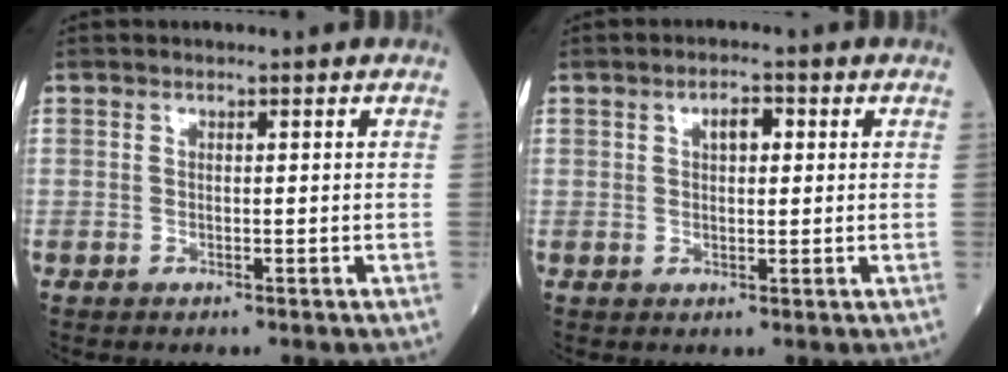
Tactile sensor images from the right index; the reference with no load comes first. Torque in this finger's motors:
{"motor_torque": [0.05, 0.02, 0.02, 0.01]}